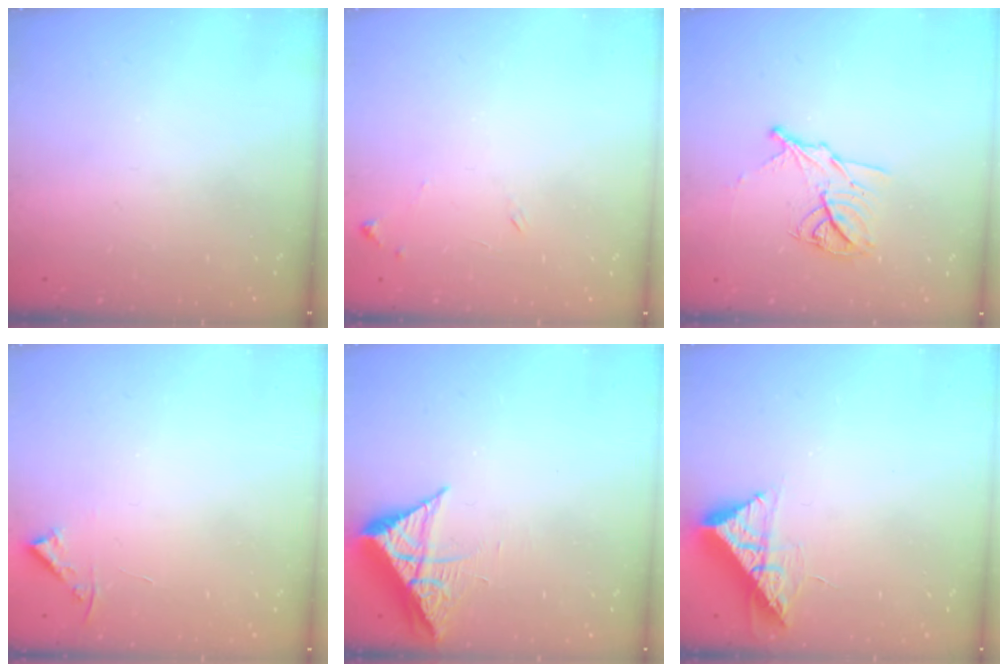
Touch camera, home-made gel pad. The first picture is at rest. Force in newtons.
{"total": 5.5, "press": 5.4, "slide": 0.4}
{"total": 11.4, "press": 11.4, "slide": 0.3}
{"total": 3.8, "press": 3.8, "slide": 0.6}
{"total": 8.9, "press": 8.9, "slide": 0.9}
{"total": 10.4, "press": 10.4, "slide": 0.7}